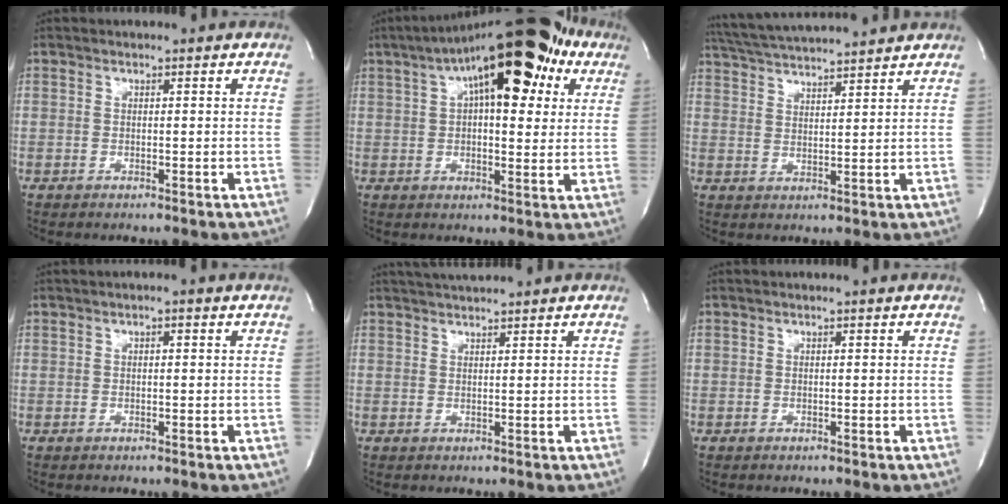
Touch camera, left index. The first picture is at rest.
{"total": 20.1, "force": [9.2, 7.0, 16.5], "torque": [-0.271, 0.052, 0.133]}
{"total": 12.4, "force": [11.6, 0.0, 4.6], "torque": [-0.094, 0.022, 0.182]}
{"total": 1.0, "force": [0.2, 0.3, 1.0], "torque": [-0.017, -0.003, 0.000]}
{"total": 3.4, "force": [3.2, -0.1, 1.1], "torque": [-0.022, 0.014, 0.057]}
{"total": 0.0}